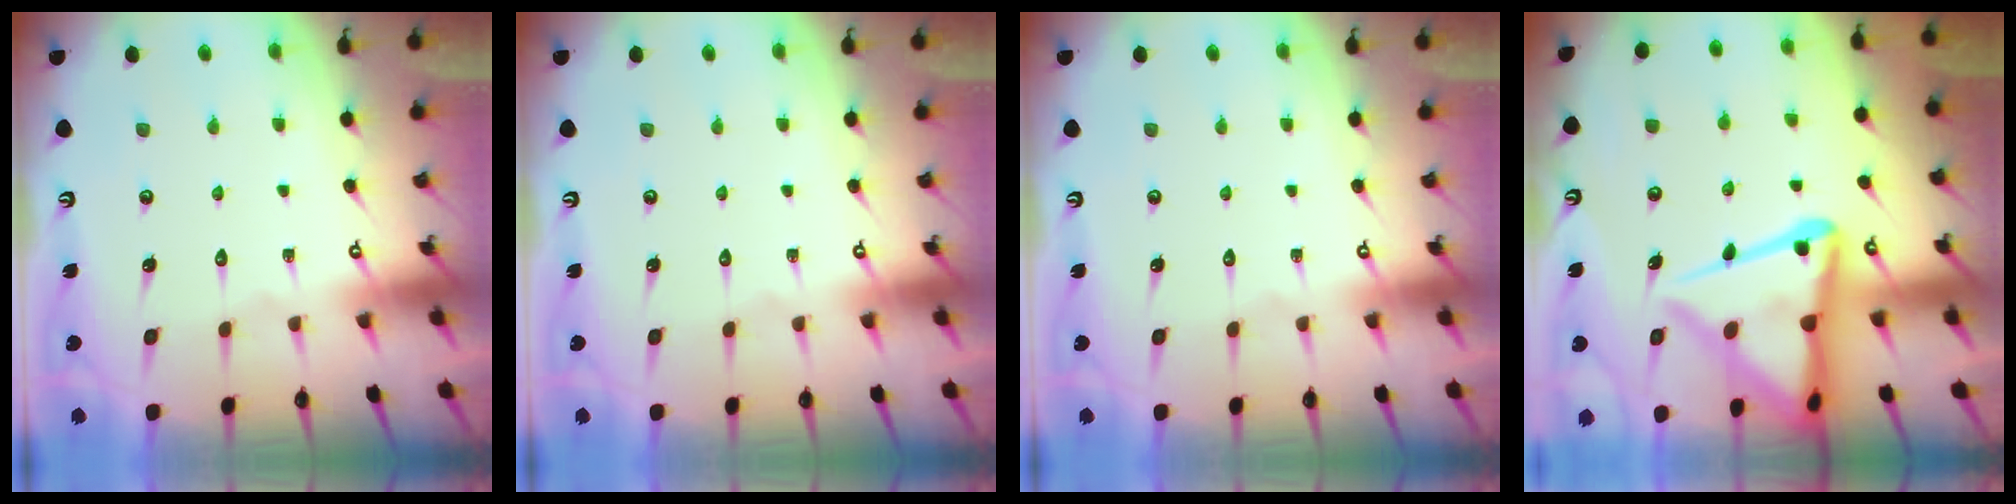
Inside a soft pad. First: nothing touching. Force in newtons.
{"total": 0.0}
{"total": 0.0}
{"total": 16.9, "press": 16.9, "slide": 1.6}